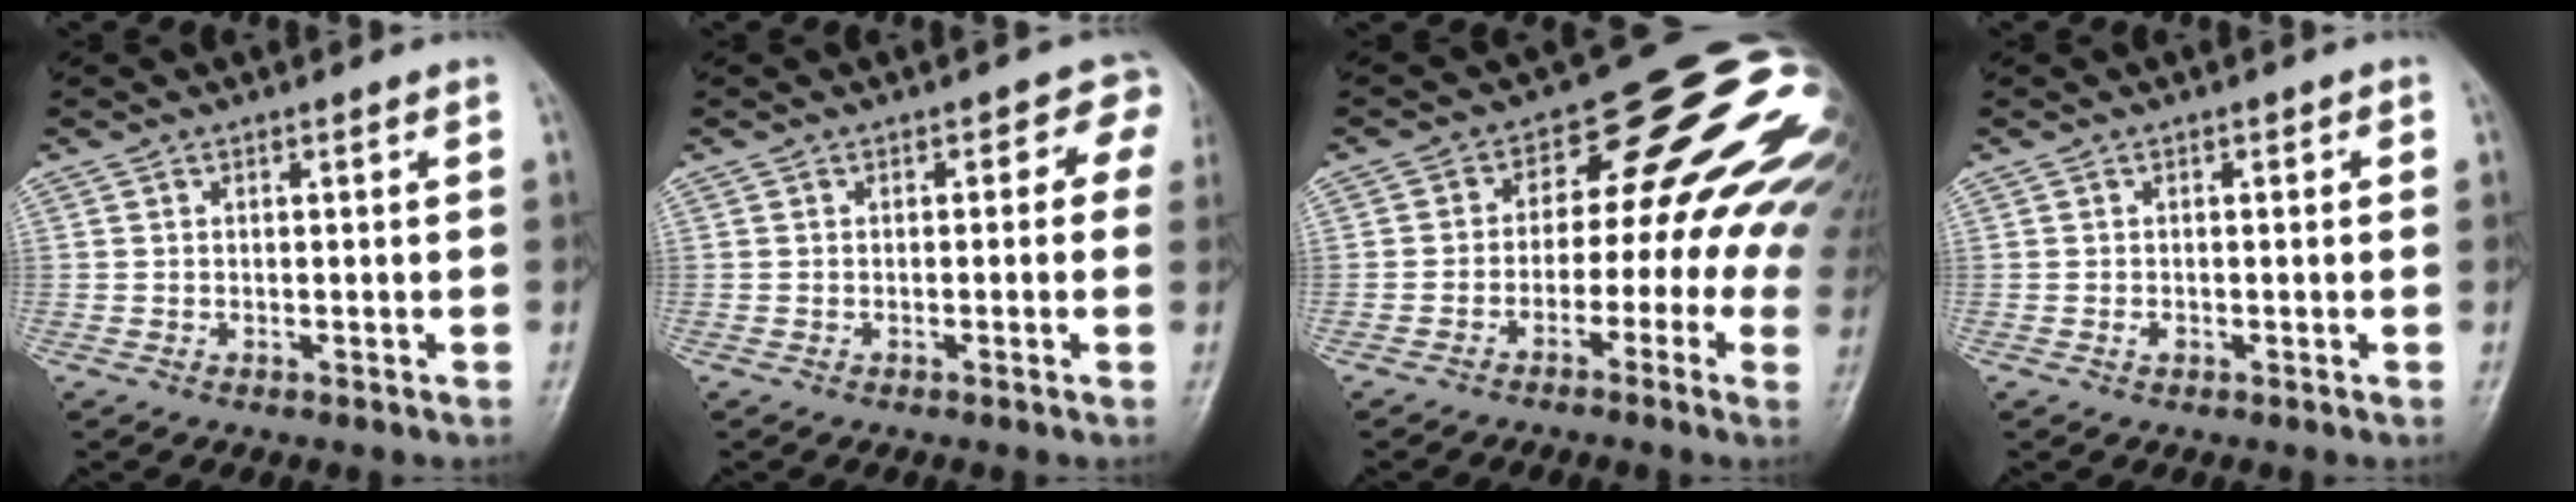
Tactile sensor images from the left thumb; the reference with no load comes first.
{"total": 3.0, "force": [0.3, 2.3, 1.8], "torque": [0.022, 0.010, -0.013]}
{"total": 18.8, "force": [0.0, 11.0, 15.2], "torque": [-0.147, 0.051, -0.008]}
{"total": 1.1, "force": [-0.3, 0.9, 0.7], "torque": [-0.003, 0.002, -0.006]}